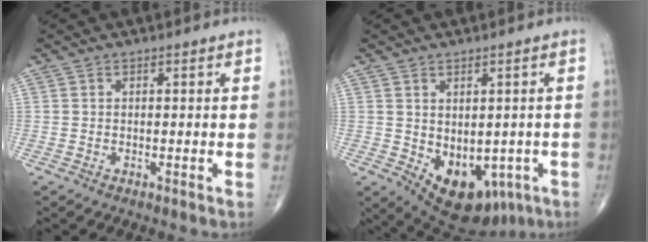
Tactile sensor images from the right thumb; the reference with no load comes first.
{"total": 13.1, "force": [-4.3, 8.6, 9.0], "torque": [-0.092, 0.003, -0.036]}